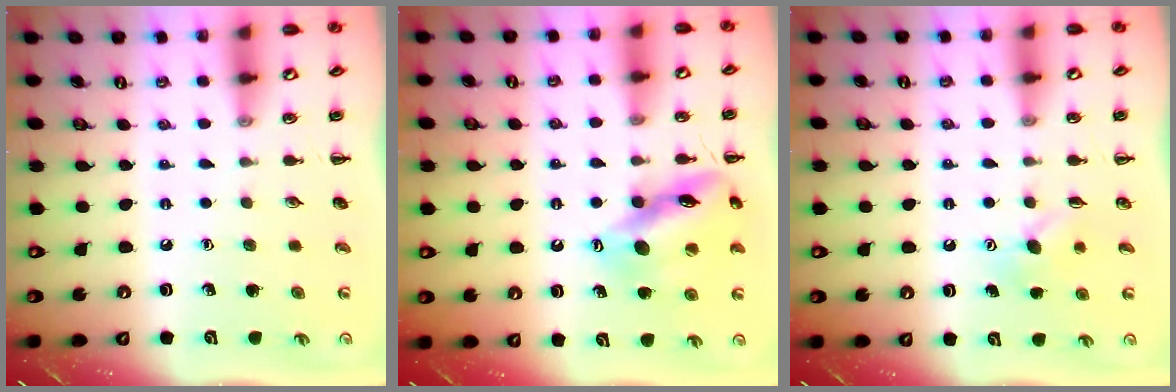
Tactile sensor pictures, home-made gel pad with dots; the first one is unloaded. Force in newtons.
{"total": 14.4, "press": 14.2, "slide": 2.0}
{"total": 4.8, "press": 4.7, "slide": 1.1}